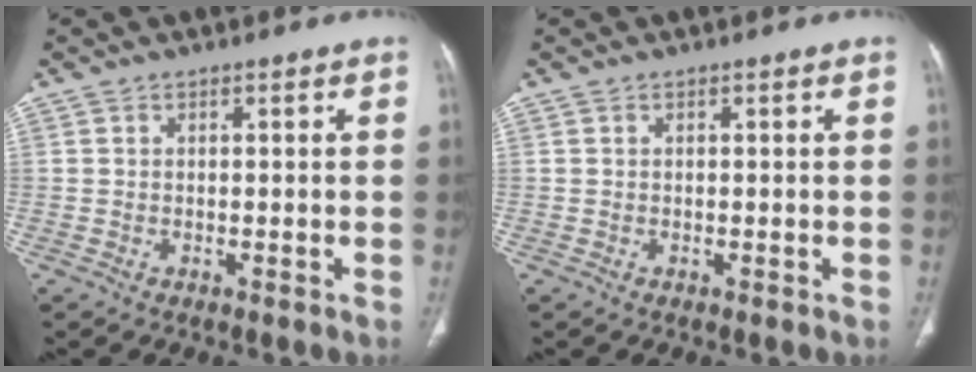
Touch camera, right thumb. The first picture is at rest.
{"total": 0.0}